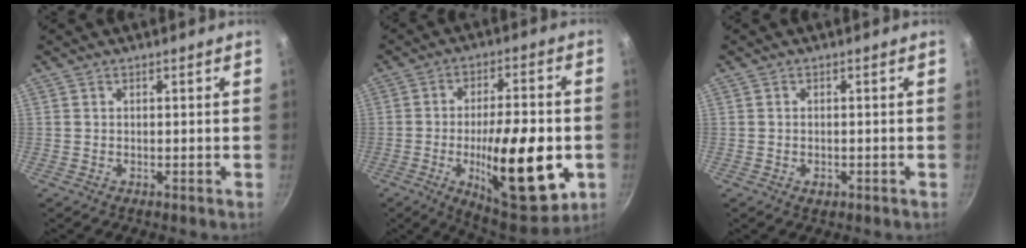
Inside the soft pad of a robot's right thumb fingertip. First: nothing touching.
{"total": 22.0, "force": [-5.0, 7.9, 19.9], "torque": [-0.282, 0.010, -0.067]}
{"total": 1.6, "force": [-0.6, 1.1, 1.0], "torque": [-0.016, 0.001, -0.010]}